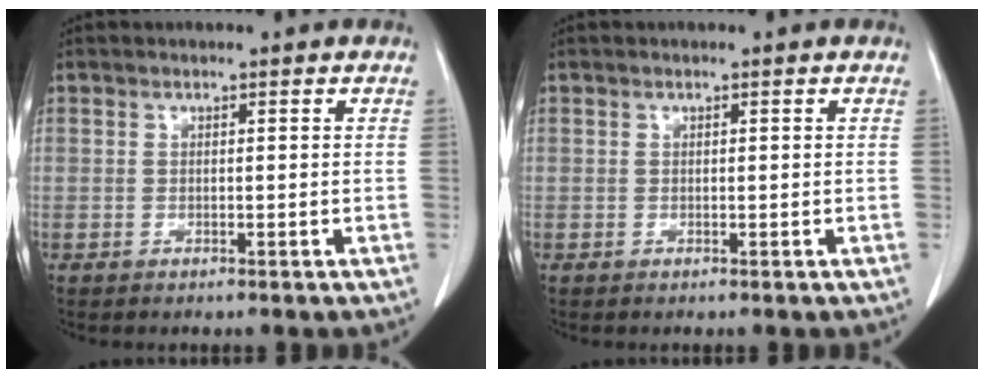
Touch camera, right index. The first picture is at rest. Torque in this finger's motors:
{"motor_torque": [0.01, 0.01, 0.02, 0.01]}